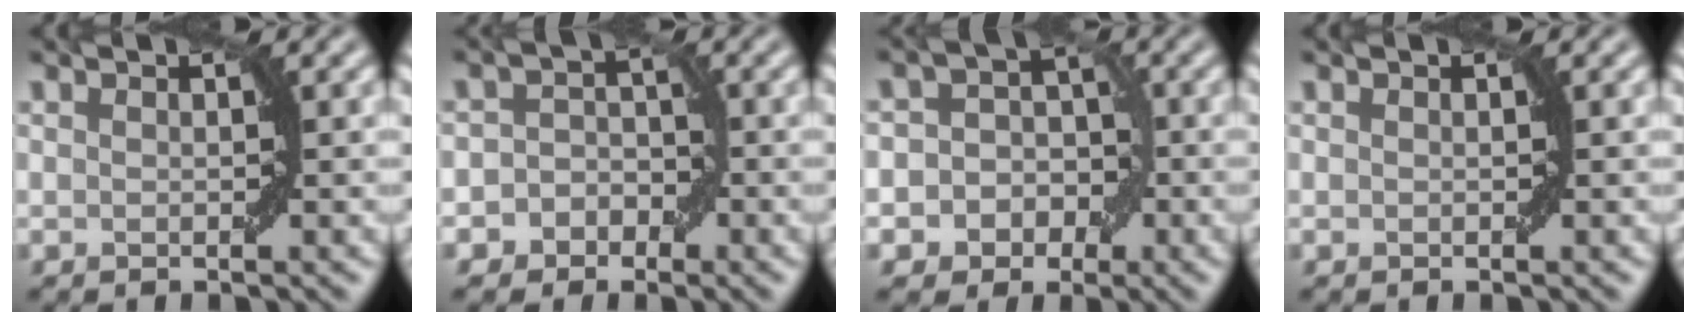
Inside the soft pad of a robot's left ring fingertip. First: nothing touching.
{"total": 3.2, "force": [-1.4, 2.7, 0.7], "torque": [0.023, 0.015, -0.033]}
{"total": 5.7, "force": [-1.6, 5.2, 1.7], "torque": [-0.005, 0.024, -0.049]}
{"total": 0.0}